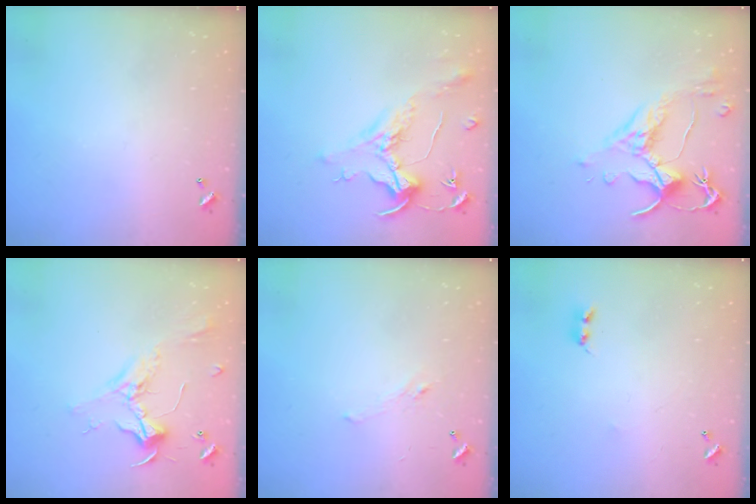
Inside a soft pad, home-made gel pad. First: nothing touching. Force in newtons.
{"total": 1.6, "press": 1.4, "slide": 0.7}
{"total": 2.6, "press": 2.2, "slide": 1.3}
{"total": 2.3, "press": 2.2, "slide": 0.8}
{"total": 1.1, "press": 0.9, "slide": 0.6}
{"total": 2.0, "press": 2.0, "slide": 0.3}